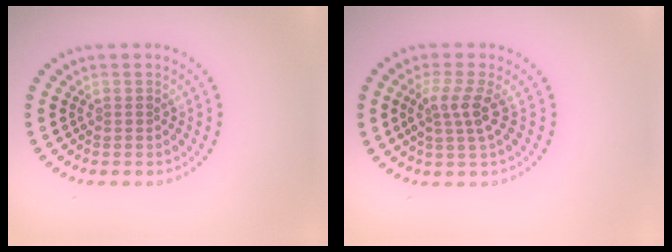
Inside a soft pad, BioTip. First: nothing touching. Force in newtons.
{"total": 2.7, "press": 1.9, "slide": 1.8}